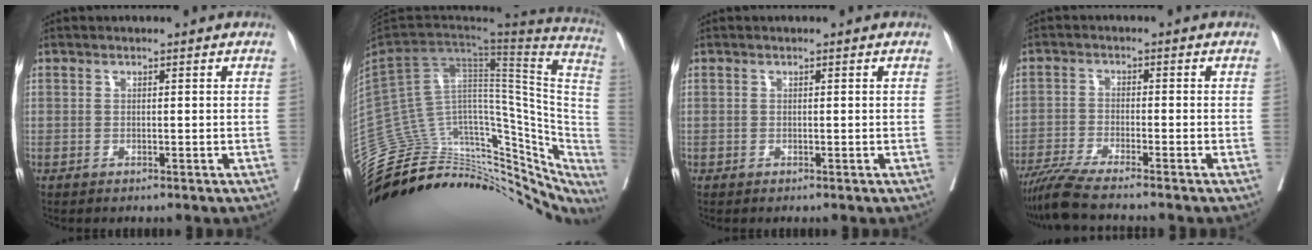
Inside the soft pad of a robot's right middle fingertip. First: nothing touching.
{"total": 40.9, "force": [-34.0, 13.7, 18.2], "torque": [-0.218, 0.015, -0.448]}
{"total": 0.0}
{"total": 6.8, "force": [-5.9, -1.0, 3.2], "torque": [-0.053, -0.022, -0.105]}